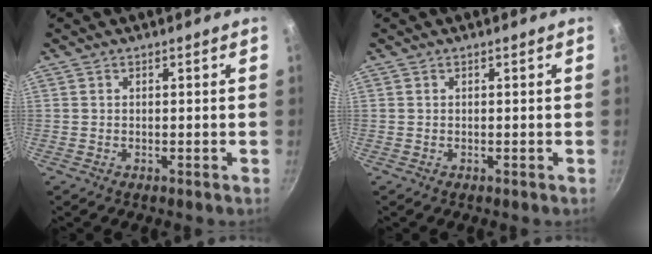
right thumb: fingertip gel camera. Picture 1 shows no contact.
{"total": 0.0}